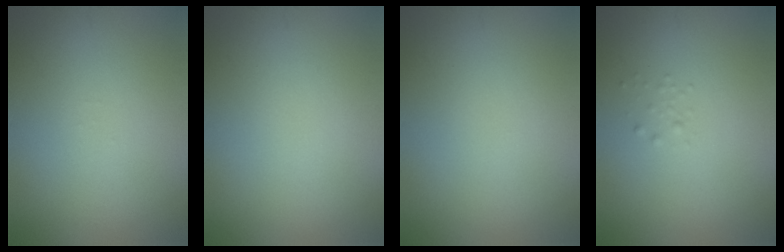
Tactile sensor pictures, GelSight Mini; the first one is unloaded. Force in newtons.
{"total": 0.0}
{"total": 0.0}
{"total": 0.6, "press": 0.6, "slide": 0.0}